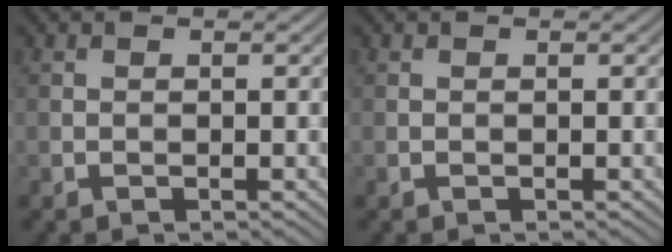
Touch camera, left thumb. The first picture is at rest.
{"total": 0.0}